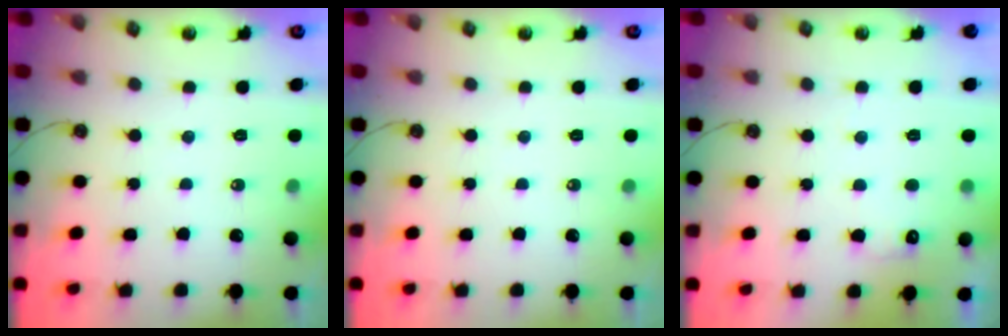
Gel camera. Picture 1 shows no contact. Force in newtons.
{"total": 0.0}
{"total": 6.7, "press": 6.7, "slide": 0.5}